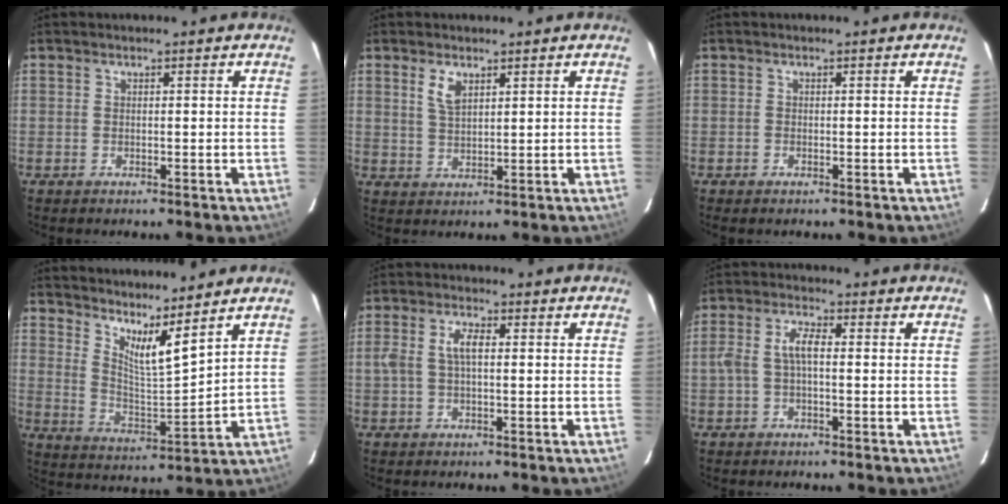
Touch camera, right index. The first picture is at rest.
{"total": 3.7, "force": [2.0, 1.7, 2.6], "torque": [-0.049, 0.001, 0.041]}
{"total": 0.7, "force": [-0.6, 0.4, 0.1], "torque": [-0.003, -0.002, -0.012]}
{"total": 9.6, "force": [7.8, 0.4, 5.7], "torque": [-0.088, -0.022, 0.135]}
{"total": 4.5, "force": [0.2, 1.9, 4.1], "torque": [-0.080, 0.011, 0.004]}
{"total": 4.5, "force": [-0.5, 1.7, 4.2], "torque": [-0.087, 0.016, -0.009]}